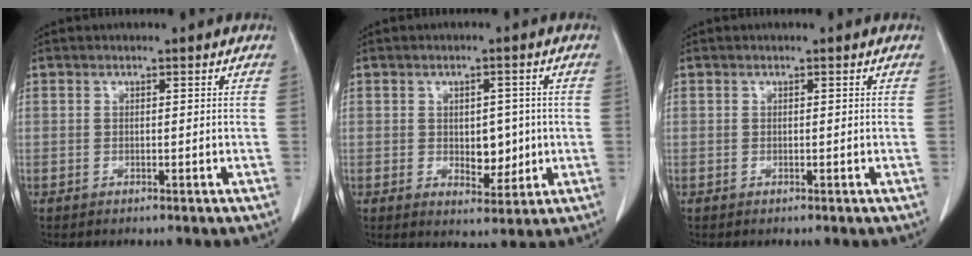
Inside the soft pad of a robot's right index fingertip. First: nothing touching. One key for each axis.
{"total": 5.1, "fx": -0.1, "fy": 3.0, "fz": 4.1, "tx": -0.050, "ty": -0.001, "tz": 0.010}
{"total": 0.0}